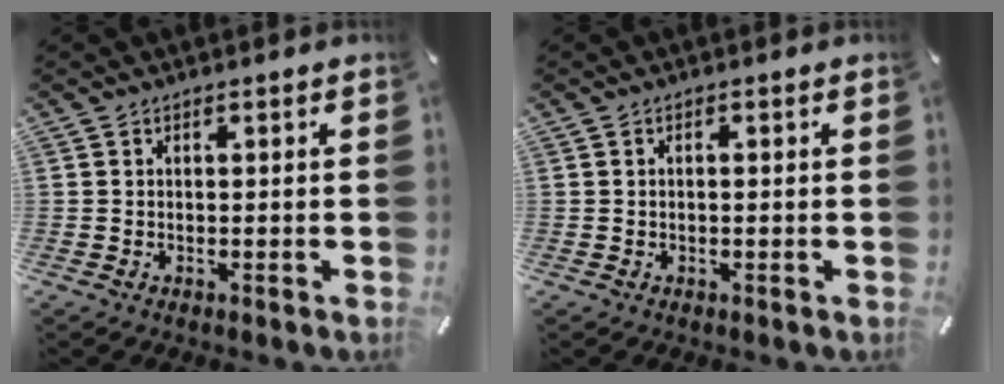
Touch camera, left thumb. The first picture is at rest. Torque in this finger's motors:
{"motor_torque": [0.21, -0.61, 0.01, 0.07, -0.03]}